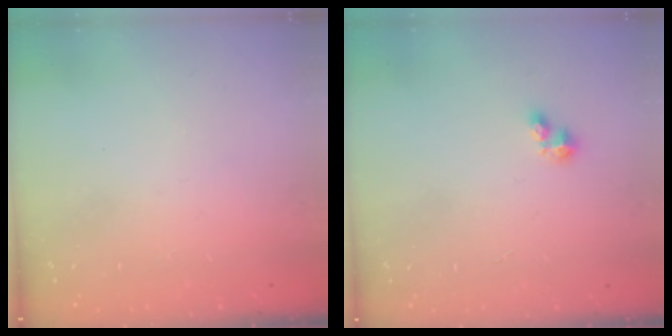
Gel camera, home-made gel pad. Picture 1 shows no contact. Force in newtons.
{"total": 2.6, "press": 2.5, "slide": 0.3}